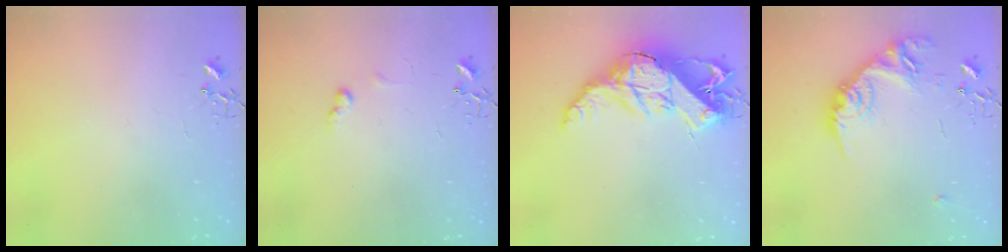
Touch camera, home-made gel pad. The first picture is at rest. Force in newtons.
{"total": 5.5, "press": 5.5, "slide": 0.8}
{"total": 19.6, "press": 19.6, "slide": 1.2}
{"total": 17.6, "press": 17.6, "slide": 0.8}